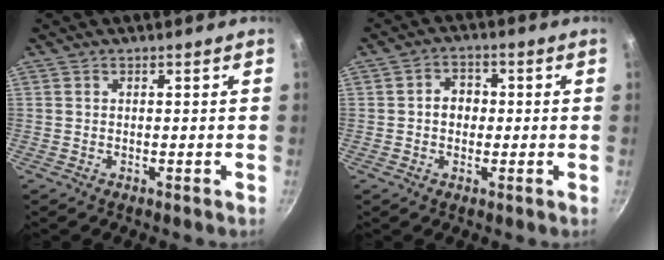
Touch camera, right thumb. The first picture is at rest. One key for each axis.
{"total": 4.6, "fx": 0.0, "fy": 3.8, "fz": 2.5, "tx": -0.013, "ty": 0.010, "tz": -0.005}